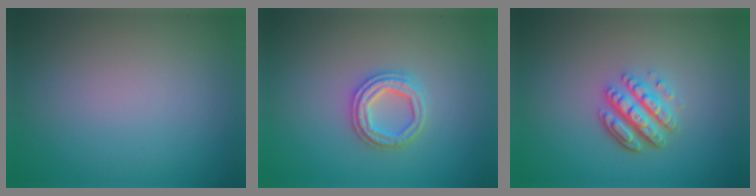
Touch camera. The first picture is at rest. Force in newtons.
{"total": 3.3, "press": 3.2, "slide": 0.6}
{"total": 4.6, "press": 3.4, "slide": 3.1}